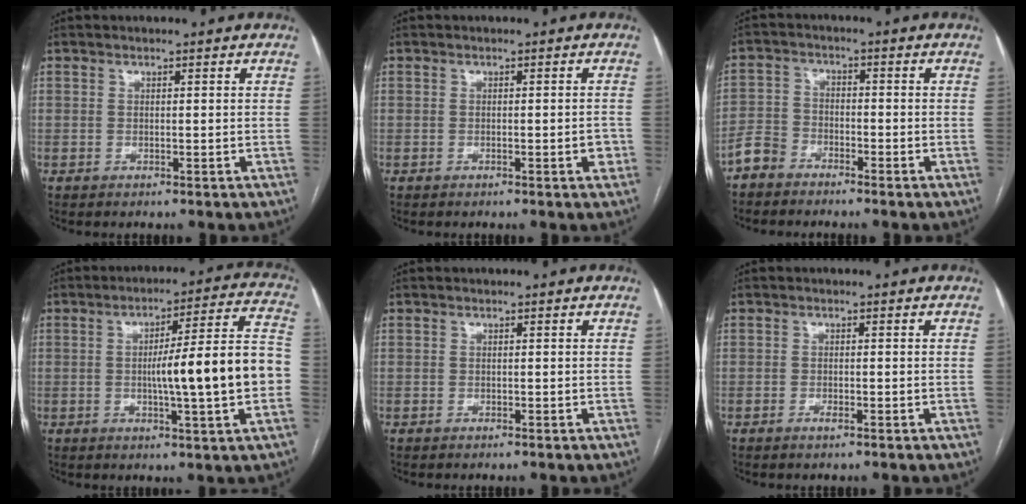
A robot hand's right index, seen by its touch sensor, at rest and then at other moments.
{"total": 1.7, "force": [-0.7, 0.3, 1.5], "torque": [-0.019, 0.000, -0.010]}
{"total": 3.8, "force": [-3.2, 2.1, 0.3], "torque": [-0.006, 0.004, -0.072]}
{"total": 15.2, "force": [-2.0, 0.5, 15.1], "torque": [-0.218, 0.019, -0.031]}
{"total": 0.0}
{"total": 1.0, "force": [-0.7, 0.1, 0.7], "torque": [-0.015, 0.000, -0.012]}